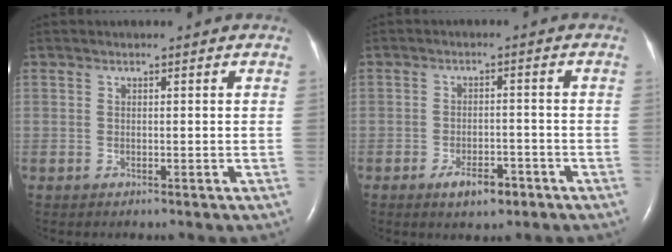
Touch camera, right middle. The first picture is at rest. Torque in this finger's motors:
{"motor_torque": [0.64, -0.46, 0.09, 0.04]}